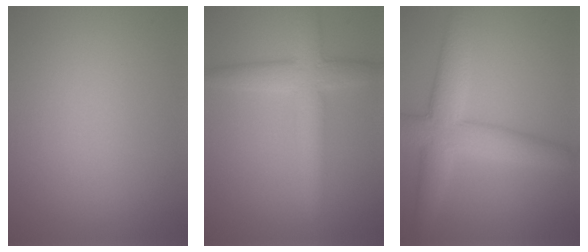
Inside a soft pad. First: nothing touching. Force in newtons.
{"total": 4.6, "press": 4.6, "slide": 0.1}
{"total": 6.5, "press": 6.4, "slide": 0.4}